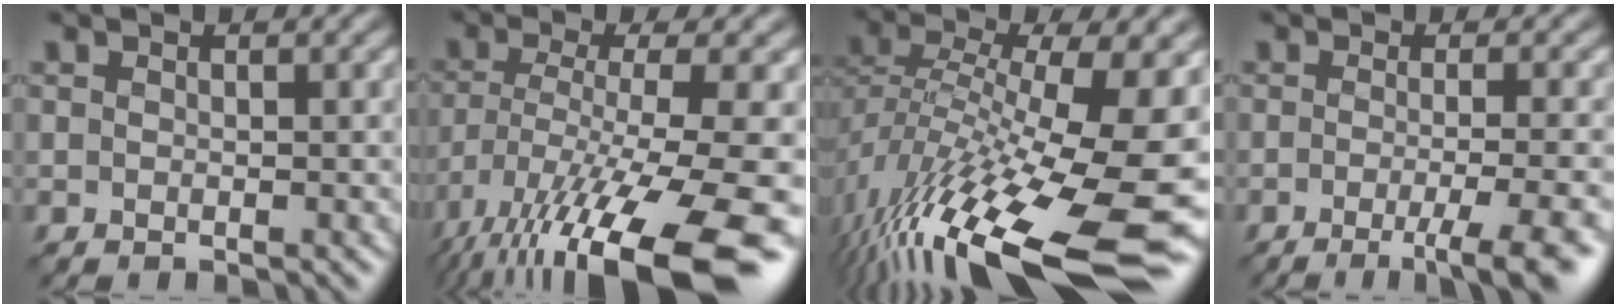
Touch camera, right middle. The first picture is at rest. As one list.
[{"total": 15.8, "force": [-8.6, 3.9, 12.6], "torque": [-0.240, -0.022, -0.132]}, {"total": 16.0, "force": [-5.7, 6.0, 13.7], "torque": [-0.264, 0.000, -0.102]}, {"total": 5.2, "force": [-2.3, 1.1, 4.6], "torque": [-0.060, -0.004, -0.037]}]